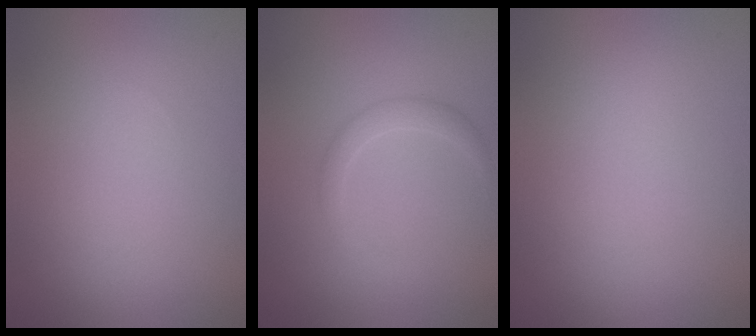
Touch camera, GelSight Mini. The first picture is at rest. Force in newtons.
{"total": 1.6, "press": 1.6, "slide": 0.1}
{"total": 0.0}